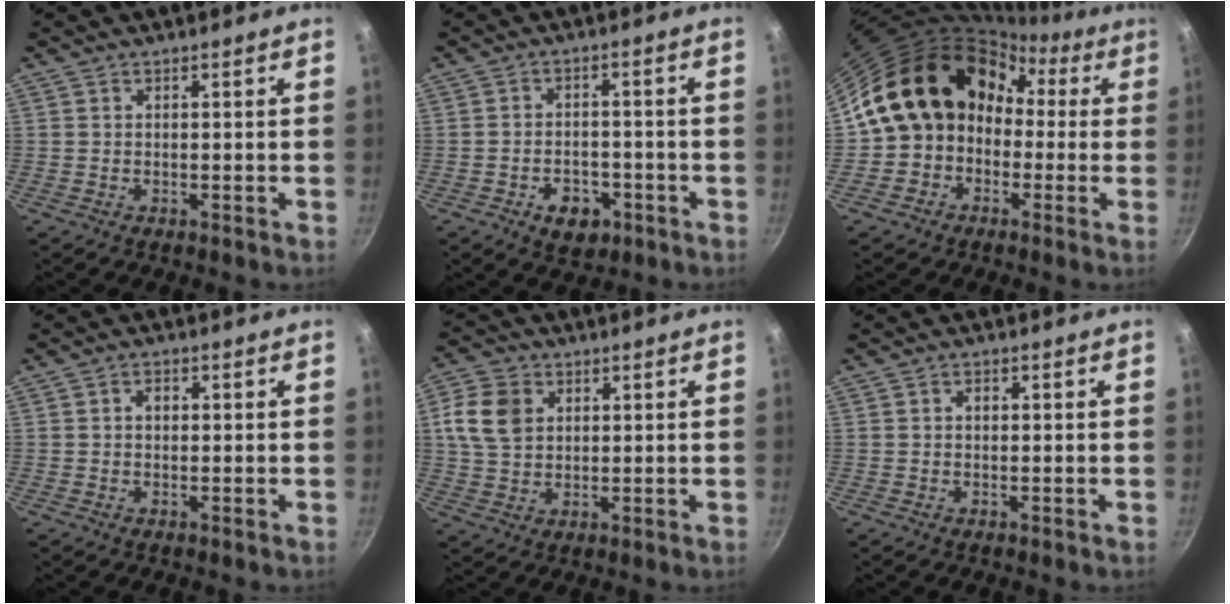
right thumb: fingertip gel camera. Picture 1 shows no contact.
{"total": 6.7, "force": [-3.2, 4.5, 3.8], "torque": [-0.039, 0.018, -0.041]}
{"total": 16.3, "force": [0.1, 13.9, 8.6], "torque": [-0.106, 0.064, -0.013]}
{"total": 1.9, "force": [0.2, 1.4, 1.2], "torque": [-0.014, 0.005, 0.001]}
{"total": 9.0, "force": [2.4, 6.8, 5.3], "torque": [-0.088, 0.002, 0.041]}
{"total": 1.2, "force": [0.1, 0.9, 0.8], "torque": [-0.011, 0.005, 0.001]}